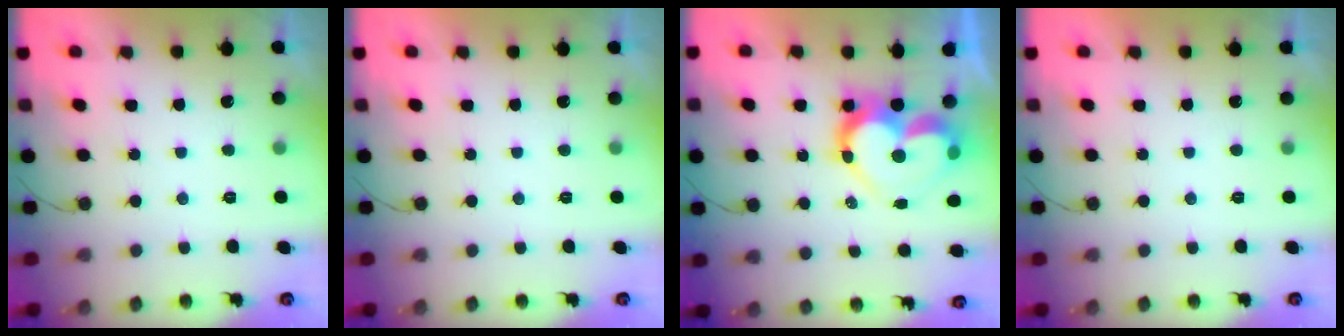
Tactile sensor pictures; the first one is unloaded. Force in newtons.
{"total": 1.8, "press": 1.7, "slide": 0.1}
{"total": 15.5, "press": 15.4, "slide": 1.5}
{"total": 1.7, "press": 1.7, "slide": 0.0}